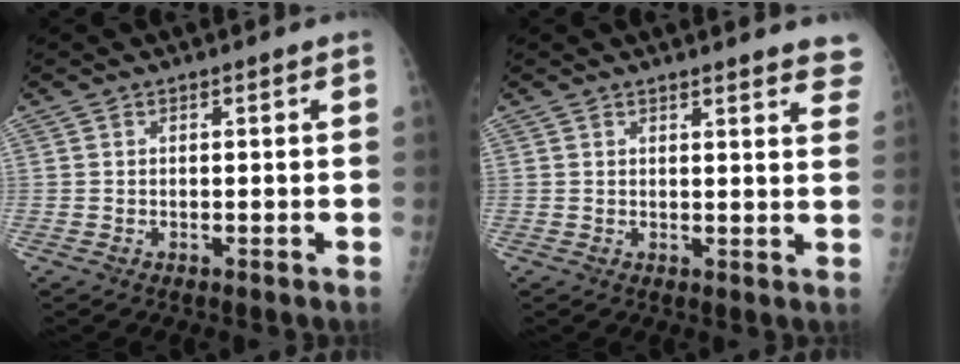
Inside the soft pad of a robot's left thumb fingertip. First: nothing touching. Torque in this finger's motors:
{"motor_torque": [0.05, 0.02, 0.11, 0.06, 0.06]}